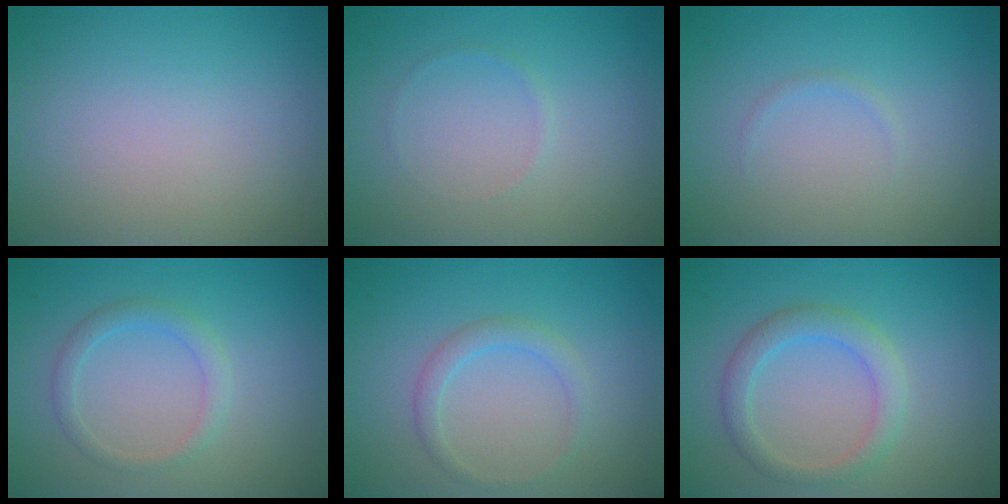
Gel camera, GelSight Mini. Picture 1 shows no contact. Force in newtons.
{"total": 0.5, "press": 0.5, "slide": 0.1}
{"total": 0.5, "press": 0.5, "slide": 0.0}
{"total": 1.8, "press": 1.8, "slide": 0.1}
{"total": 1.8, "press": 1.8, "slide": 0.0}
{"total": 2.9, "press": 2.9, "slide": 0.2}